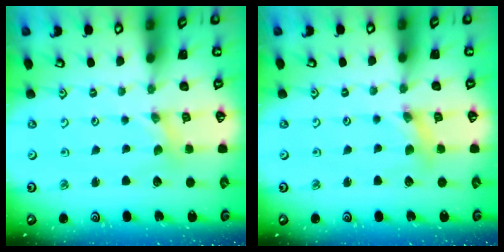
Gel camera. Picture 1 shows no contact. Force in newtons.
{"total": 3.0, "press": 3.0, "slide": 0.3}